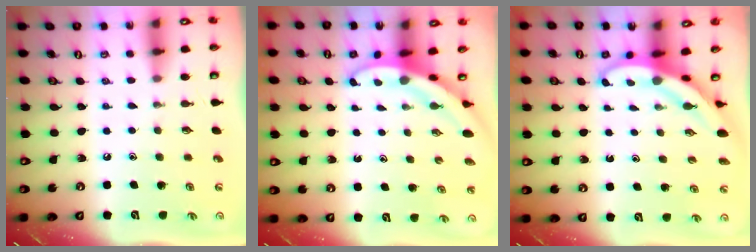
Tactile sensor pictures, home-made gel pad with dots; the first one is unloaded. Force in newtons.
{"total": 3.6, "press": 3.6, "slide": 0.1}
{"total": 3.5, "press": 3.5, "slide": 0.1}